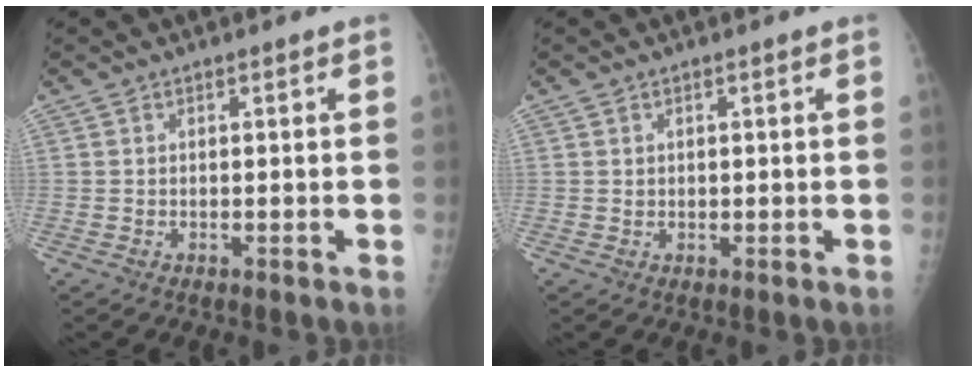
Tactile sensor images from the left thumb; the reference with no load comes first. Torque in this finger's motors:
{"motor_torque": [0.06, -0.20, -0.04, 0.07, 0.00]}